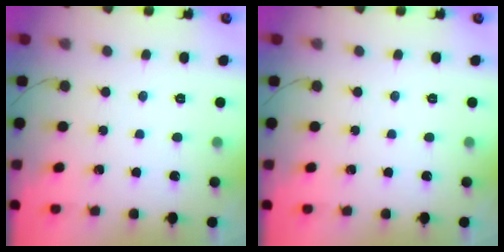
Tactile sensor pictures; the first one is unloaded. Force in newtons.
{"total": 0.0}